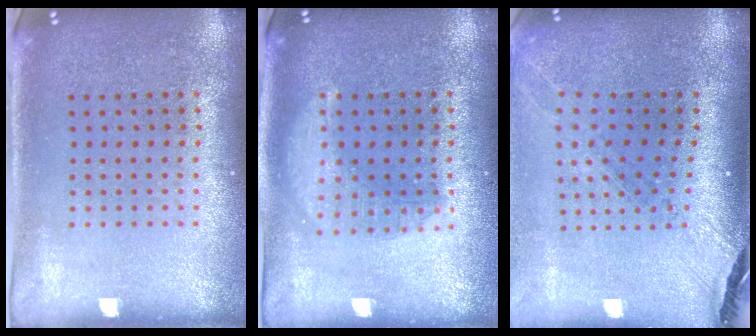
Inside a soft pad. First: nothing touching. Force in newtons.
{"total": 1.3, "press": 1.3, "slide": 0.2}
{"total": 1.5, "press": 1.4, "slide": 0.5}